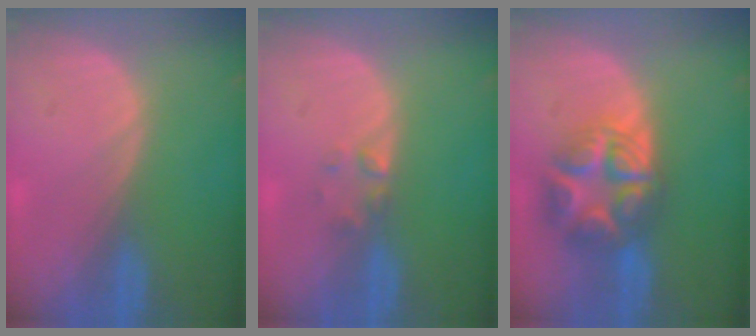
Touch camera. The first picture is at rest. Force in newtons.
{"total": 1.7, "press": 1.7, "slide": 0.2}
{"total": 8.9, "press": 8.9, "slide": 0.5}